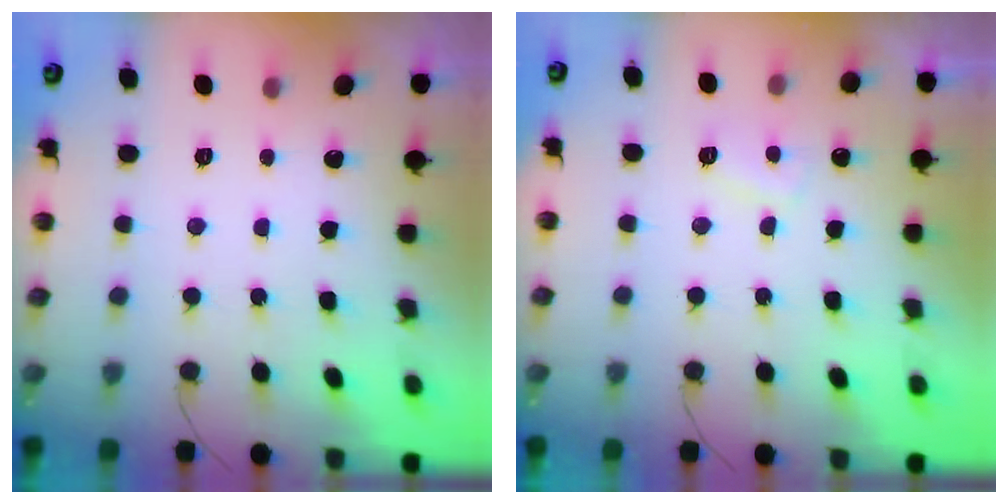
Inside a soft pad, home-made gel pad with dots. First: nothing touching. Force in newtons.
{"total": 3.5, "press": 3.4, "slide": 0.6}